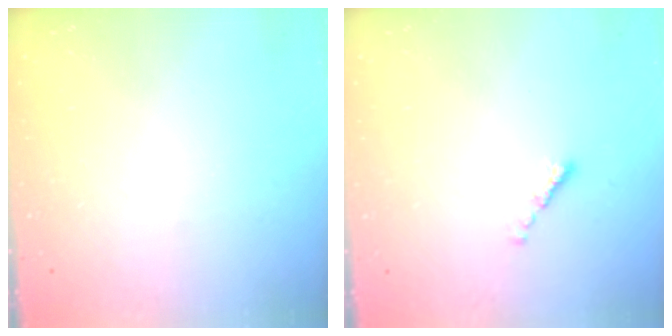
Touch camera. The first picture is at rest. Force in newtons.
{"total": 0.7, "press": 0.5, "slide": 0.4}